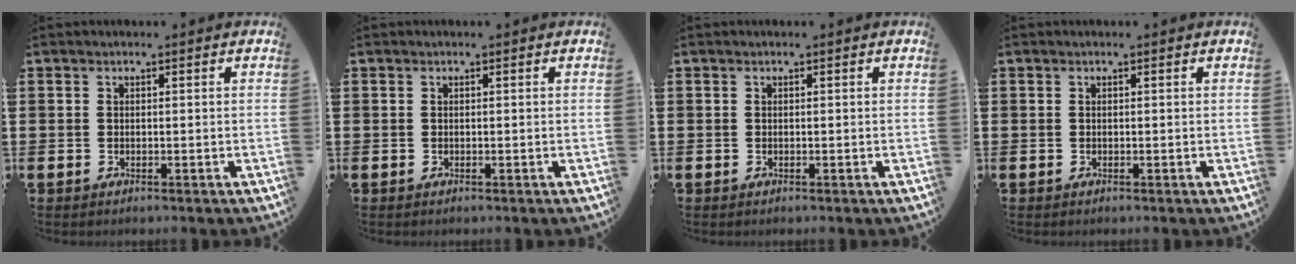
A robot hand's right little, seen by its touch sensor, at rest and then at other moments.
{"total": 0.0}
{"total": 0.0}
{"total": 0.0}